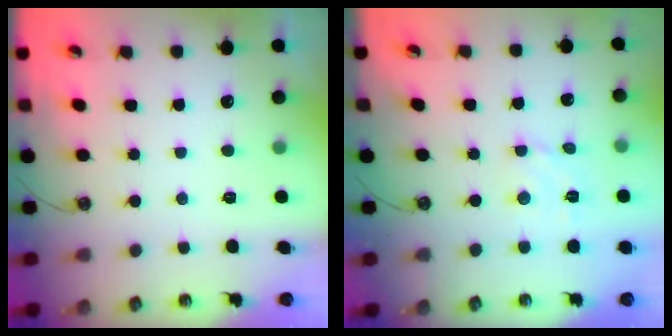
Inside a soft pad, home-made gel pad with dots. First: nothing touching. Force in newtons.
{"total": 3.4, "press": 3.3, "slide": 0.2}